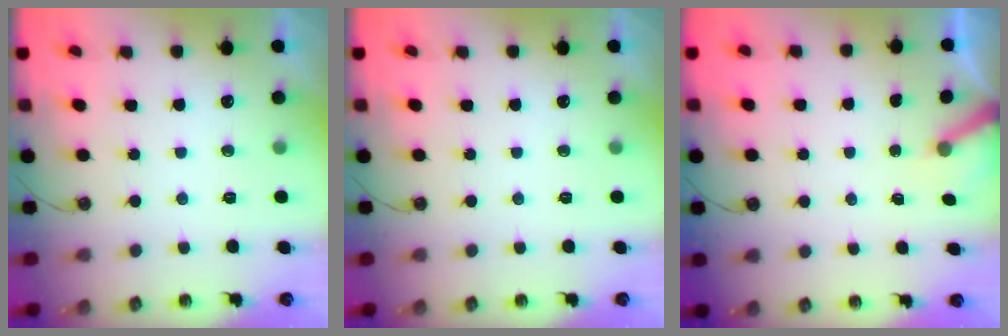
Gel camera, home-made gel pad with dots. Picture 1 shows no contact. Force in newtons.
{"total": 0.0}
{"total": 3.3, "press": 3.3, "slide": 0.3}